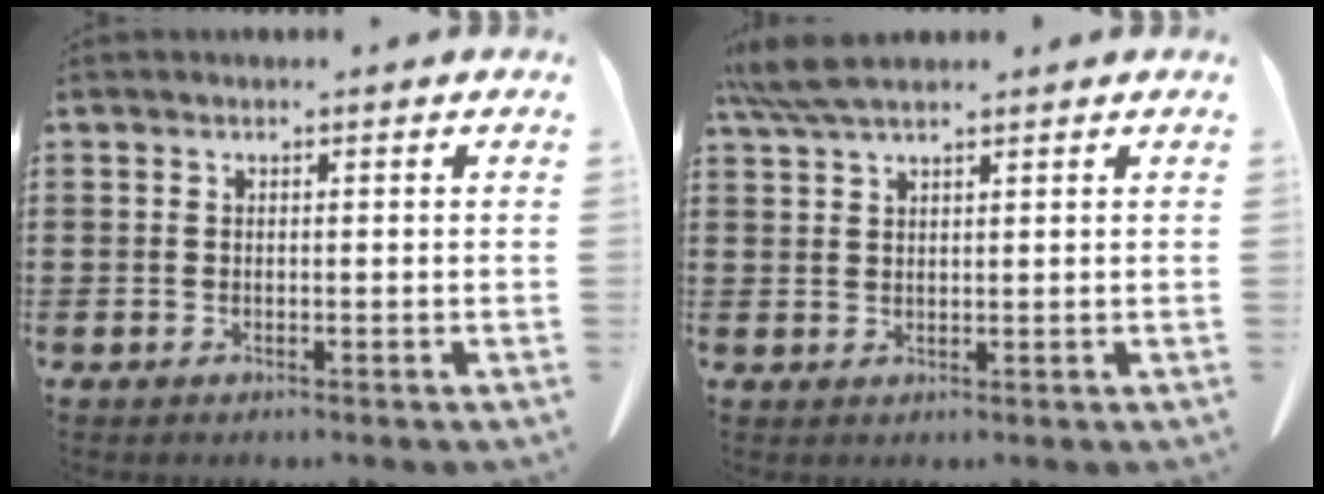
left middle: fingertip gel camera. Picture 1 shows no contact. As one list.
[{"total": 4.9, "force": [3.9, 0.7, 2.9], "torque": [-0.067, -0.003, 0.074]}]